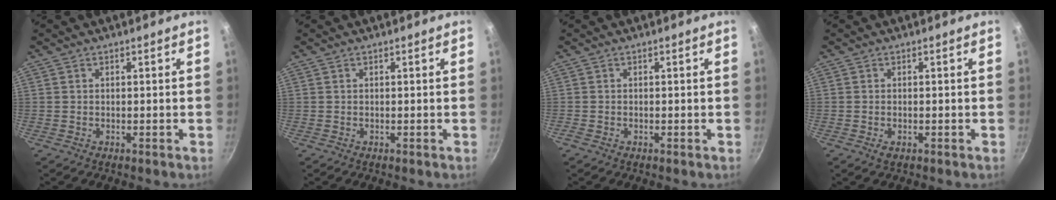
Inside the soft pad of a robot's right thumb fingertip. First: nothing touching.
{"total": 0.0}
{"total": 0.0}
{"total": 1.3, "force": [-0.5, 0.7, 0.9], "torque": [-0.017, -0.001, -0.008]}